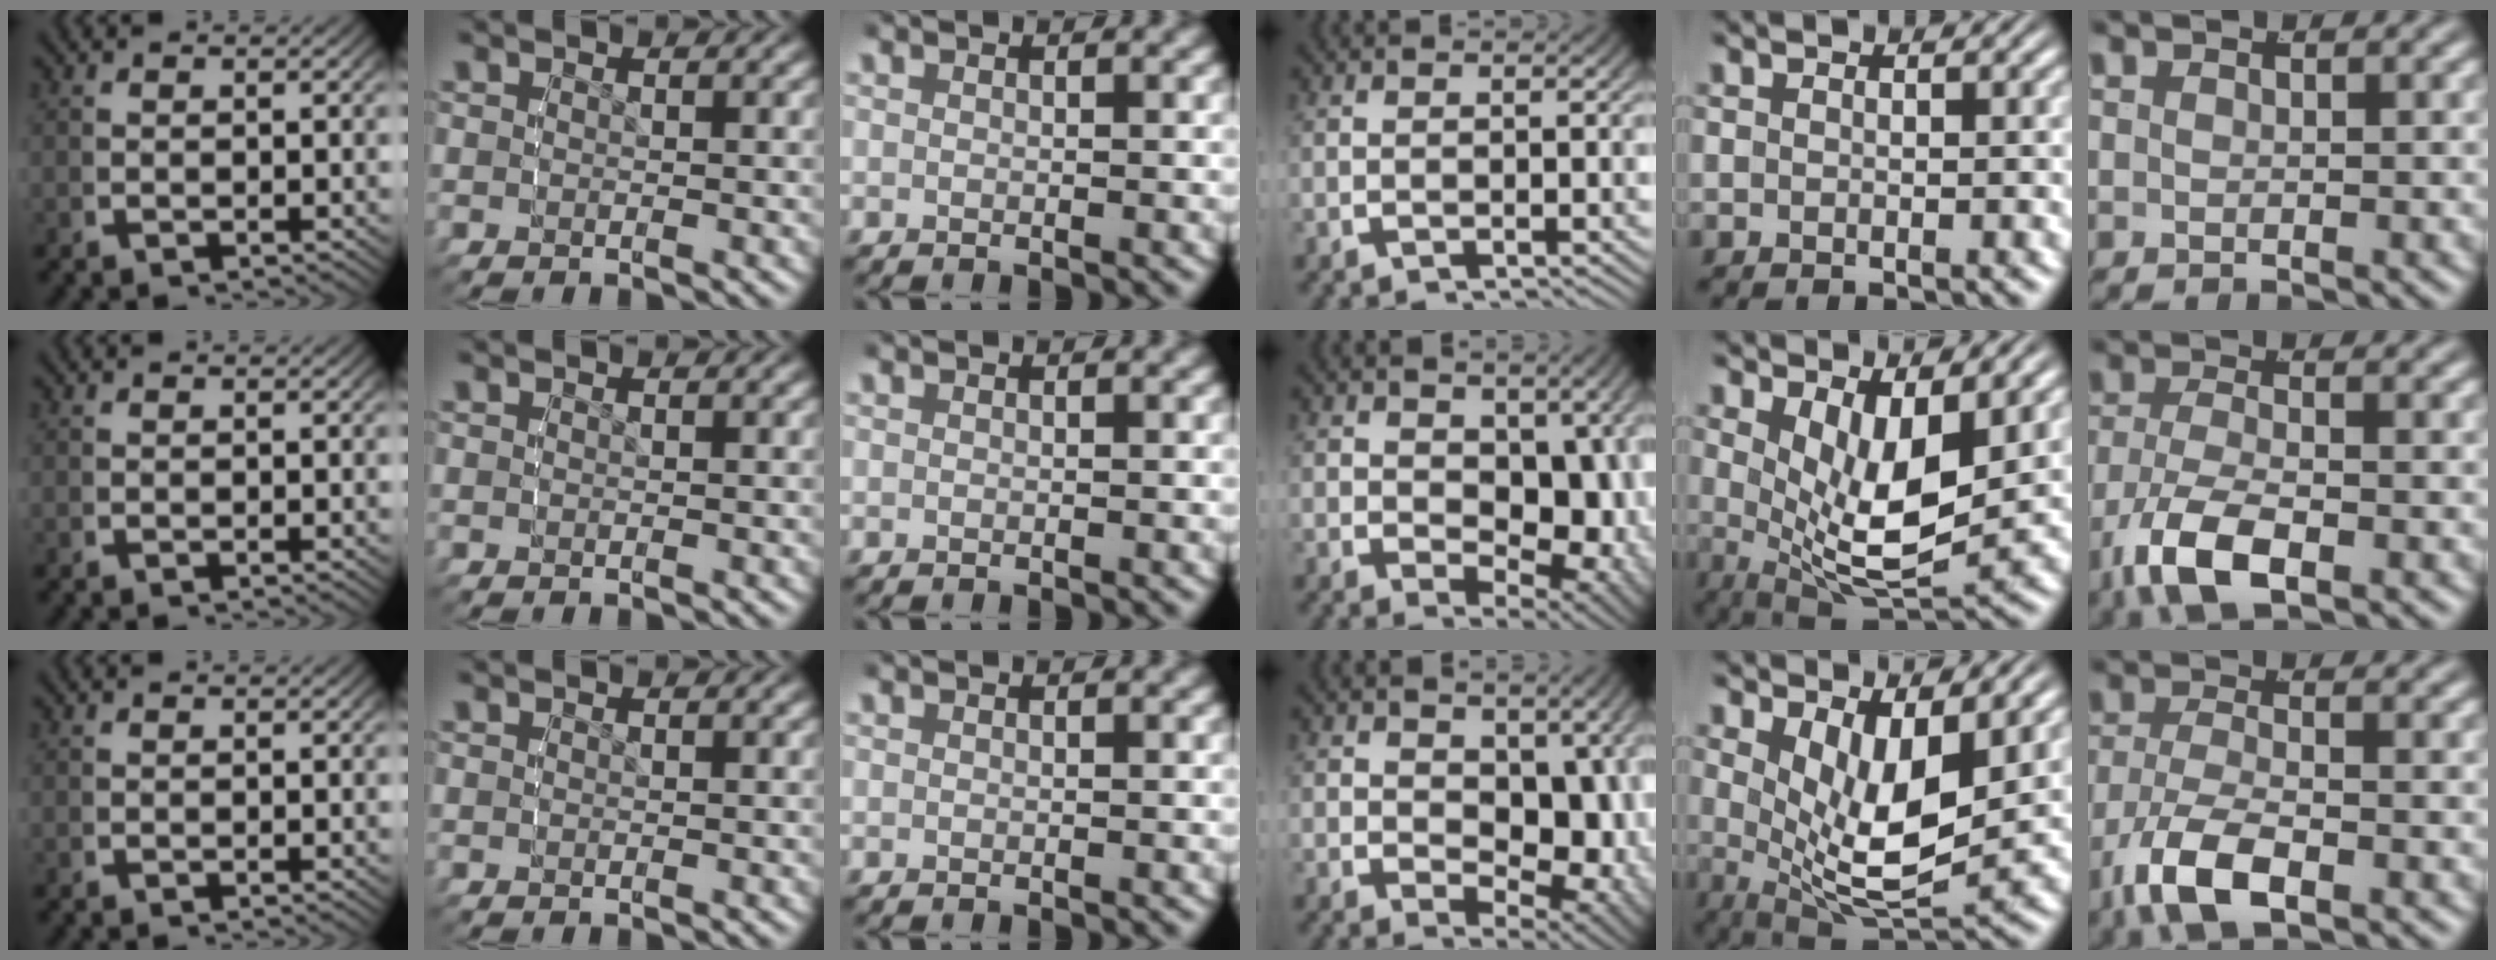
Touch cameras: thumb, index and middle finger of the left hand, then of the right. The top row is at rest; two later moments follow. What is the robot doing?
{"motion": "lift_and_place", "object": "toy banana"}